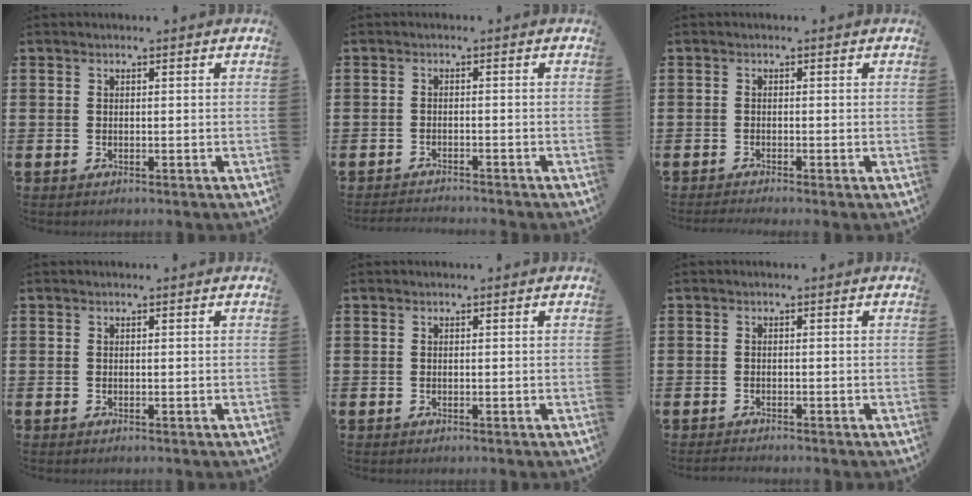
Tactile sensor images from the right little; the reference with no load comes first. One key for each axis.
{"total": 1.4, "fx": -1.4, "fy": -0.1, "fz": 0.1, "tx": -0.003, "ty": 0.002, "tz": -0.029}
{"total": 0.5, "fx": -0.5, "fy": -0.1, "fz": 0.2, "tx": -0.003, "ty": -0.004, "tz": -0.009}
{"total": 0.0}
{"total": 0.0}
{"total": 0.8, "fx": -0.8, "fy": 0.0, "fz": 0.2, "tx": -0.005, "ty": -0.002, "tz": -0.015}